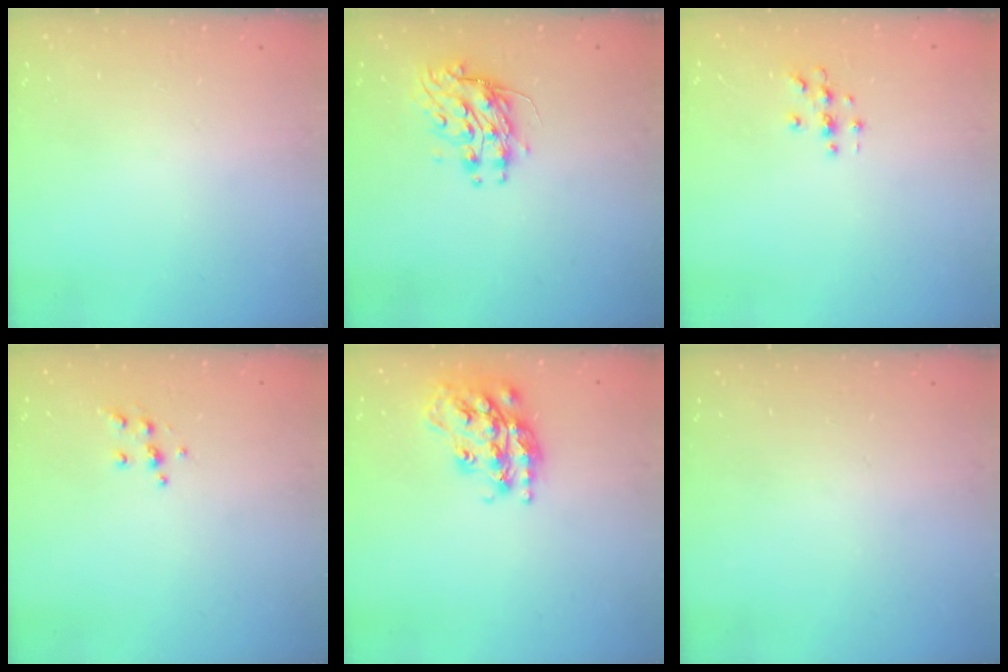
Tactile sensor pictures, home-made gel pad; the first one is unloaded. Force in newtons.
{"total": 9.2, "press": 9.2, "slide": 0.1}
{"total": 2.9, "press": 2.9, "slide": 0.3}
{"total": 5.1, "press": 5.1, "slide": 0.5}
{"total": 20.0, "press": 19.9, "slide": 1.3}
{"total": 0.0}